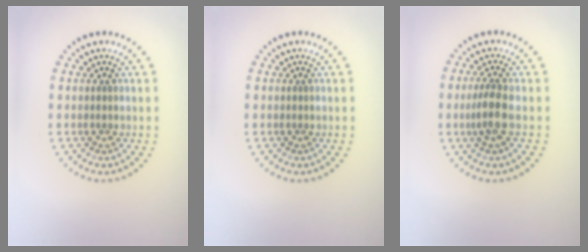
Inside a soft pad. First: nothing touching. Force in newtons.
{"total": 0.0}
{"total": 2.5, "press": 2.1, "slide": 1.4}